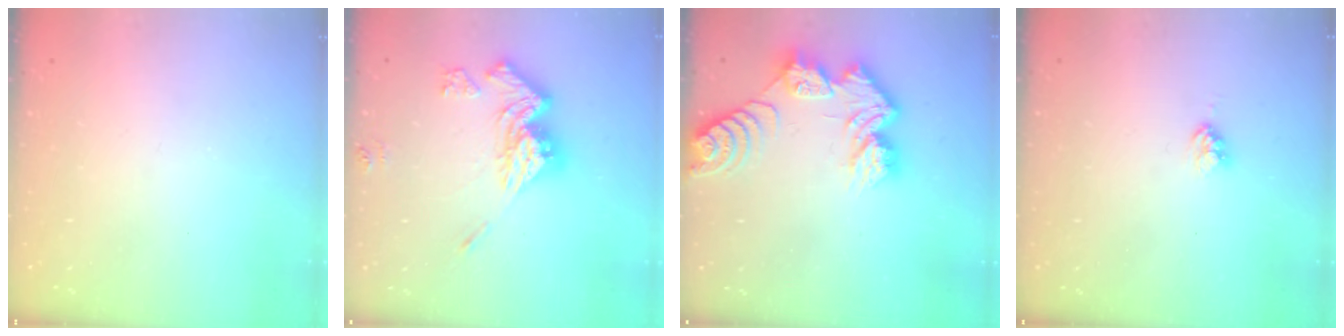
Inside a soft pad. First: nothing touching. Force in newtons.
{"total": 15.0, "press": 15.0, "slide": 1.5}
{"total": 12.3, "press": 12.2, "slide": 1.0}
{"total": 3.8, "press": 3.8, "slide": 0.5}